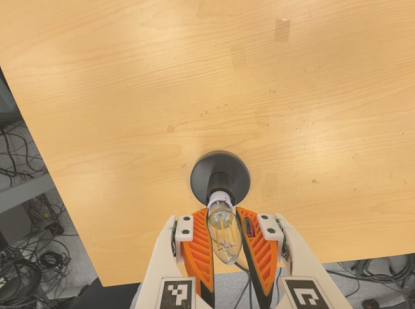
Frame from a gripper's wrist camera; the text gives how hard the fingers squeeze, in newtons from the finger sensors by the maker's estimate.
{"total": 20.6, "left": 21.2, "right": 20.0}